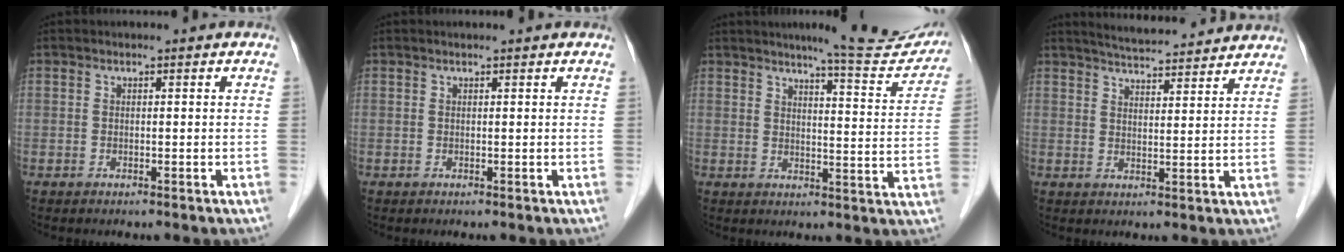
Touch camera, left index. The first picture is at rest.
{"total": 1.3, "force": [1.2, 0.0, 0.5], "torque": [-0.010, 0.011, 0.016]}
{"total": 12.2, "force": [11.2, 0.8, 4.7], "torque": [-0.049, -0.024, 0.129]}
{"total": 12.2, "force": [11.5, 1.1, 4.0], "torque": [-0.065, 0.019, 0.155]}